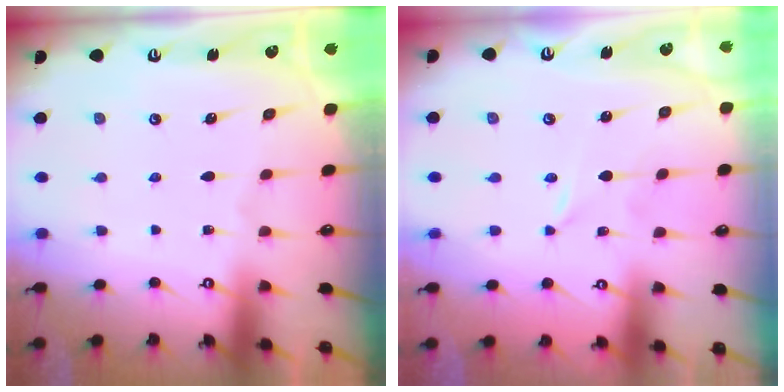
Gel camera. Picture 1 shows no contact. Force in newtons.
{"total": 0.0}